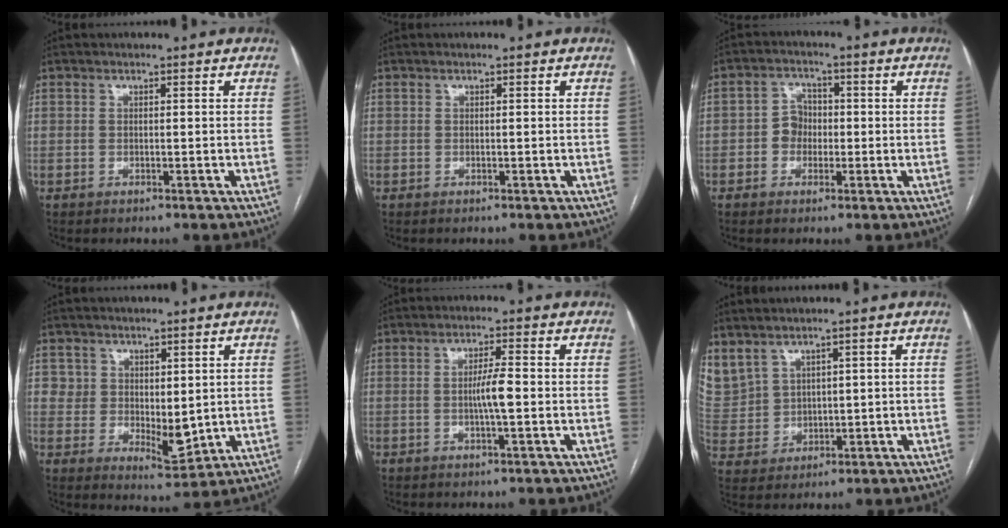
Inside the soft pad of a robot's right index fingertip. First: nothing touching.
{"total": 0.0}
{"total": 3.9, "force": [-0.7, 3.3, 1.9], "torque": [-0.032, 0.016, -0.013]}
{"total": 5.6, "force": [1.1, 4.0, 3.8], "torque": [-0.054, -0.014, 0.034]}
{"total": 4.0, "force": [-0.4, 0.2, 3.9], "torque": [-0.072, -0.002, -0.008]}
{"total": 10.2, "force": [5.8, 7.4, 3.8], "torque": [-0.135, 0.025, 0.149]}